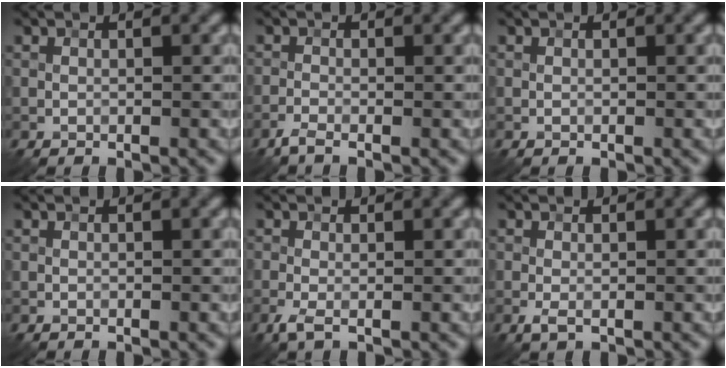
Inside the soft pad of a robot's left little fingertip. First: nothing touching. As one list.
[{"total": 1.5, "force": [-1.1, 0.2, 0.9], "torque": [-0.022, -0.004, -0.029]}, {"total": 0.0}, {"total": 0.0}, {"total": 1.6, "force": [-0.7, 0.4, 1.4], "torque": [-0.036, -0.005, -0.017]}, {"total": 1.2, "force": [-0.4, 0.3, 1.1], "torque": [-0.025, -0.004, -0.007]}]